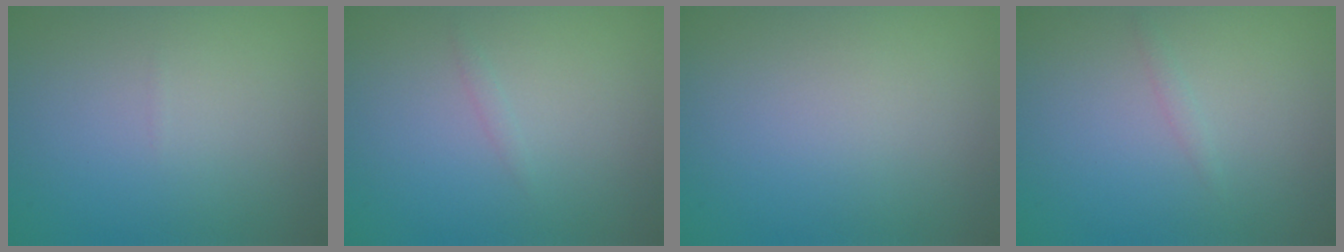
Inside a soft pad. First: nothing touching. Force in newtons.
{"total": 0.5, "press": 0.5, "slide": 0.0}
{"total": 0.0}
{"total": 0.6, "press": 0.6, "slide": 0.0}